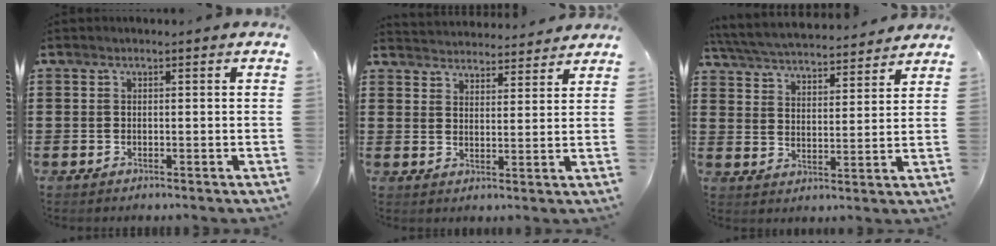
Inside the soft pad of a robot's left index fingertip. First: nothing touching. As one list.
[{"total": 3.8, "force": [3.8, 0.1, -0.3], "torque": [-0.008, -0.019, 0.069]}, {"total": 5.1, "force": [5.1, 0.1, 0.7], "torque": [-0.040, -0.033, 0.085]}]